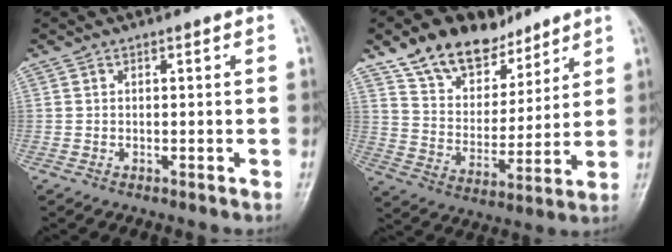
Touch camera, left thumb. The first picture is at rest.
{"total": 15.8, "force": [11.0, 9.3, 6.4], "torque": [-0.062, -0.050, 0.198]}